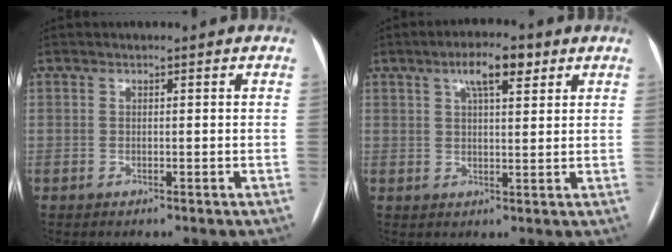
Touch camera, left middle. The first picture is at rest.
{"total": 6.2, "force": [3.4, 1.7, 4.9], "torque": [-0.088, 0.014, 0.053]}